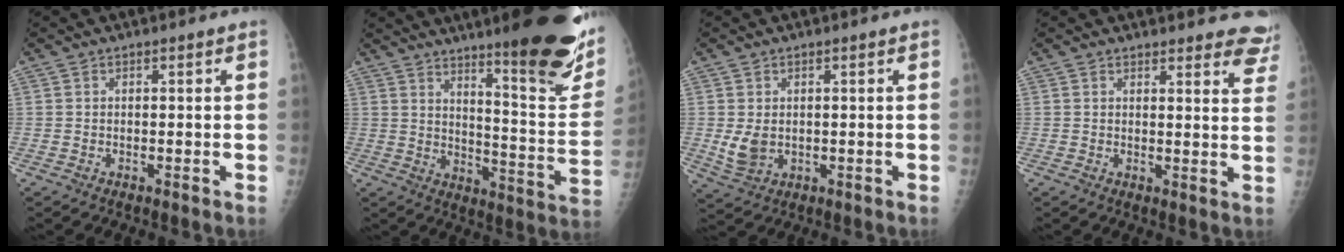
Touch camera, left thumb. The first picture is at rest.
{"total": 23.0, "force": [14.4, 3.9, 17.5], "torque": [-0.211, -0.083, 0.207]}
{"total": 4.4, "force": [0.2, 3.2, 3.0], "torque": [-0.051, -0.012, 0.016]}
{"total": 9.8, "force": [9.0, 2.6, 2.6], "torque": [0.014, -0.050, 0.072]}